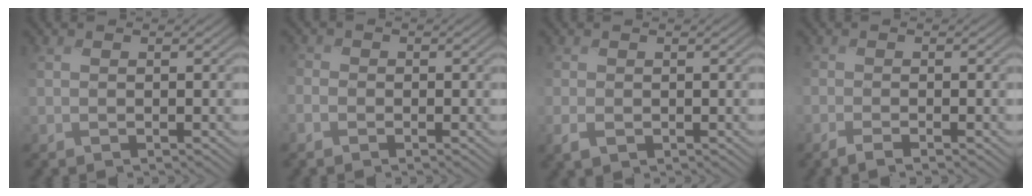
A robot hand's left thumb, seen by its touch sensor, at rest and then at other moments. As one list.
[{"total": 2.1, "force": [-1.2, 1.6, 0.5], "torque": [-0.016, -0.003, -0.034]}, {"total": 2.2, "force": [-0.6, 1.7, 1.3], "torque": [-0.039, -0.007, -0.014]}, {"total": 1.7, "force": [-1.2, 0.2, 1.1], "torque": [-0.024, -0.002, -0.028]}]